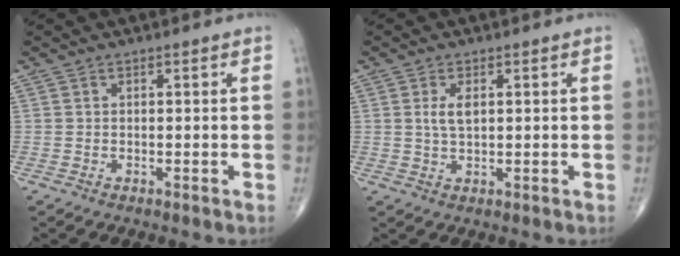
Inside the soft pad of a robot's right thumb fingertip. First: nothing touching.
{"total": 3.2, "force": [0.8, 1.5, 2.8], "torque": [-0.054, -0.003, 0.017]}